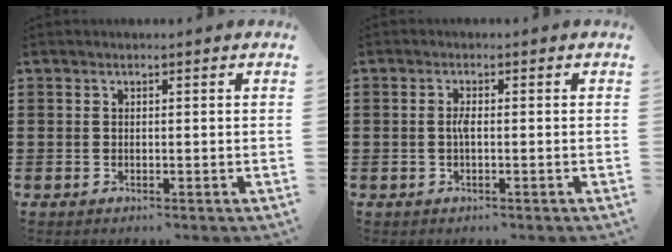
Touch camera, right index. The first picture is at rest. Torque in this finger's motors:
{"motor_torque": [0.49, -0.27, 0.02, 0.06]}